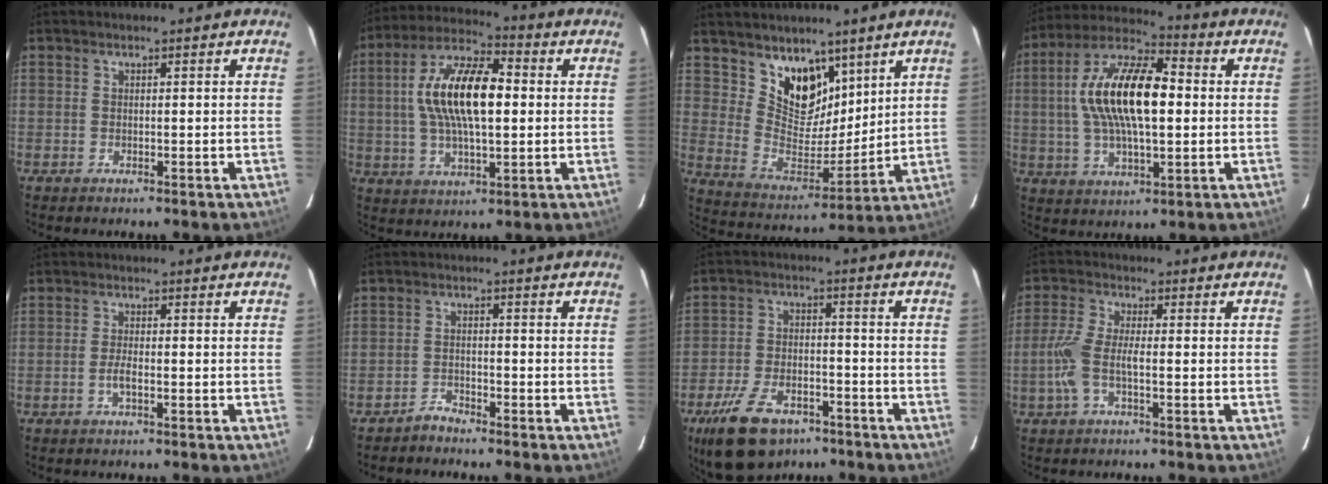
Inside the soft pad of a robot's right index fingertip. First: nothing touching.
{"total": 15.7, "force": [1.5, 6.2, 14.3], "torque": [-0.273, 0.018, 0.022]}
{"total": 12.5, "force": [8.3, 7.5, 5.5], "torque": [-0.096, -0.010, 0.163]}
{"total": 17.6, "force": [1.5, 7.0, 16.0], "torque": [-0.308, 0.017, 0.020]}
{"total": 2.2, "force": [-0.9, 0.5, 1.9], "torque": [-0.043, 0.001, -0.019]}
{"total": 2.3, "force": [-2.2, 0.7, 0.1], "torque": [-0.003, 0.004, -0.042]}
{"total": 14.2, "force": [-9.1, 7.5, 7.9], "torque": [-0.174, -0.004, -0.153]}
{"total": 6.2, "force": [-1.7, 1.7, 5.7], "torque": [-0.132, 0.002, -0.034]}